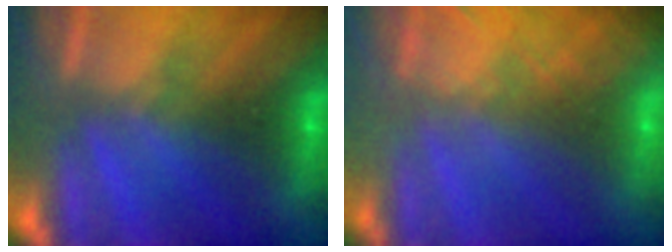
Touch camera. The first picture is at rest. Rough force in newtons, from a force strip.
{"total": 6.1}